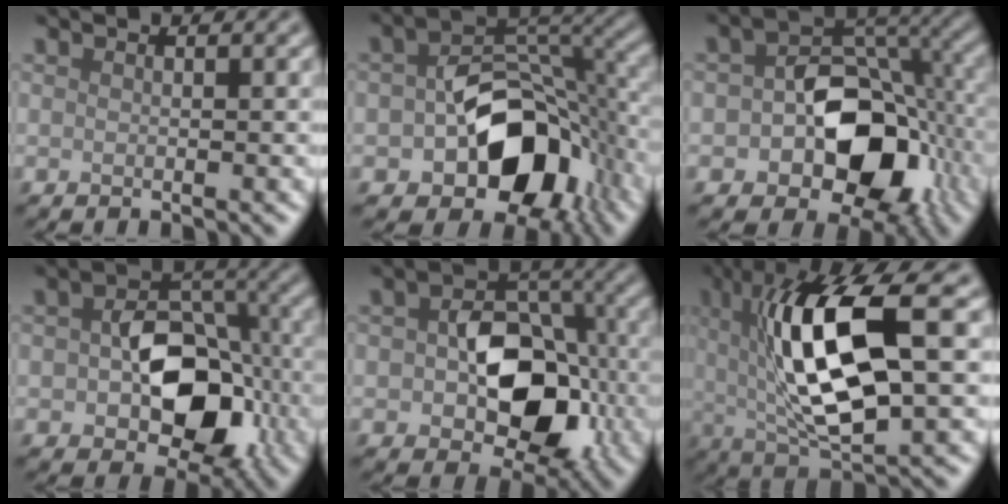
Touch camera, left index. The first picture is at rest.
{"total": 10.8, "force": [-3.3, 7.0, 7.5], "torque": [-0.108, 0.000, -0.052]}
{"total": 10.5, "force": [-2.7, 7.0, 7.4], "torque": [-0.108, -0.004, -0.046]}
{"total": 8.7, "force": [-1.3, 5.8, 6.3], "torque": [-0.090, -0.002, -0.017]}
{"total": 8.5, "force": [-0.9, 5.8, 6.1], "torque": [-0.086, 0.000, -0.013]}
{"total": 11.6, "force": [2.2, 3.4, 10.8], "torque": [-0.197, 0.003, 0.043]}